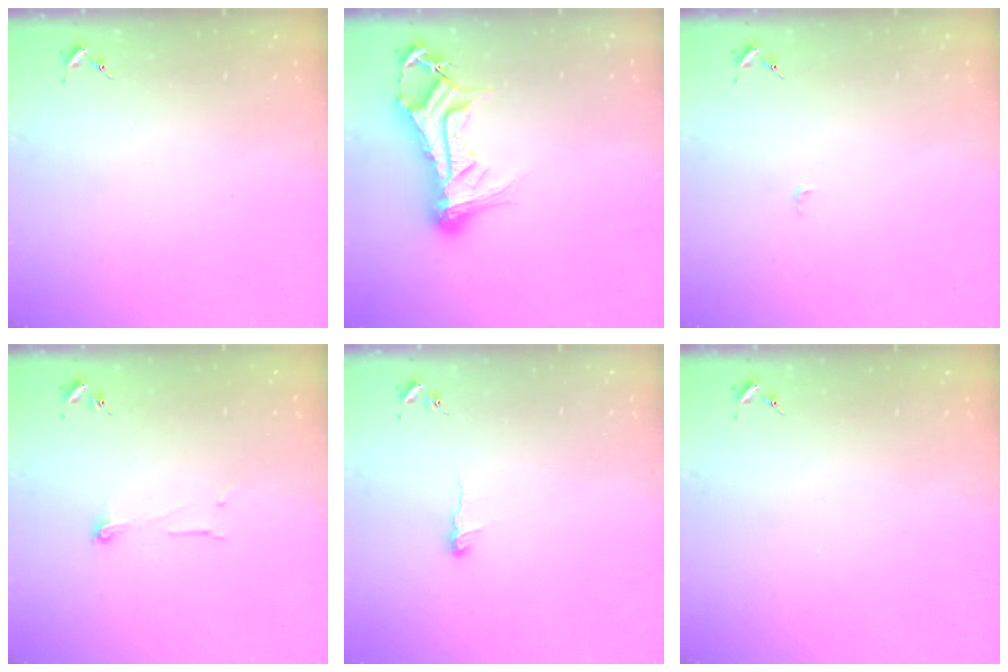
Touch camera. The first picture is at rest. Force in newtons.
{"total": 14.3, "press": 14.2, "slide": 1.4}
{"total": 2.8, "press": 2.8, "slide": 0.3}
{"total": 5.1, "press": 5.1, "slide": 0.5}
{"total": 4.7, "press": 4.7, "slide": 0.4}
{"total": 0.0}